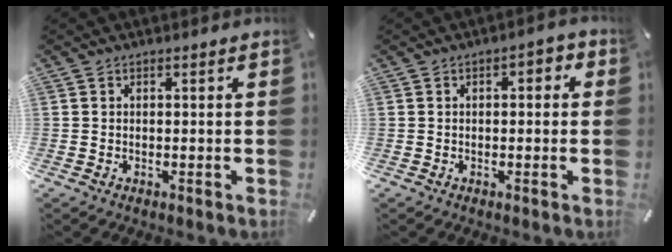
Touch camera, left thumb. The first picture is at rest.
{"total": 2.3, "force": [-0.6, 1.2, 1.8], "torque": [-0.026, 0.008, -0.016]}